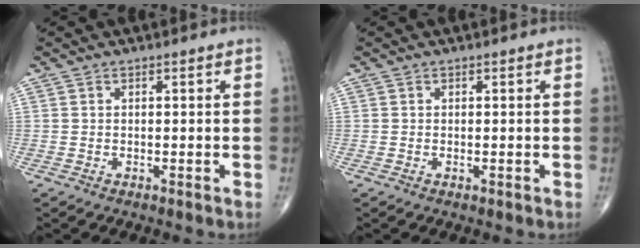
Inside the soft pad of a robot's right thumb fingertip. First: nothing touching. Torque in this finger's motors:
{"motor_torque": [-0.25, 0.31, -0.09, 0.26, 0.03]}